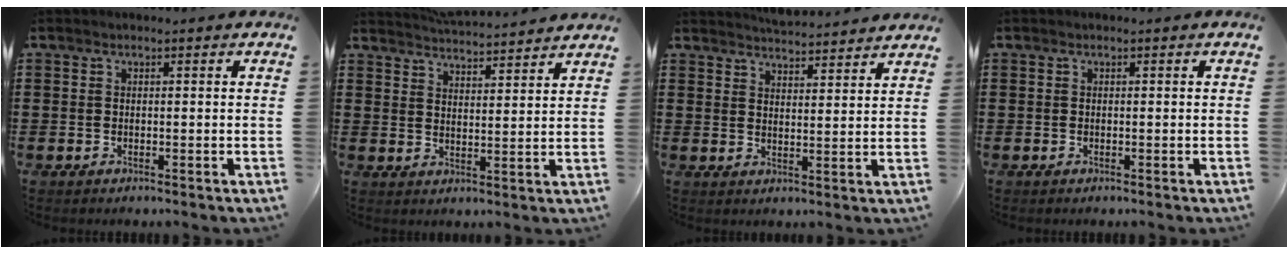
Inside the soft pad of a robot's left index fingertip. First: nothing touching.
{"total": 4.1, "force": [4.1, -0.4, 0.2], "torque": [-0.021, -0.028, 0.071]}
{"total": 4.0, "force": [4.0, -0.4, 0.1], "torque": [-0.015, -0.022, 0.070]}
{"total": 0.0}